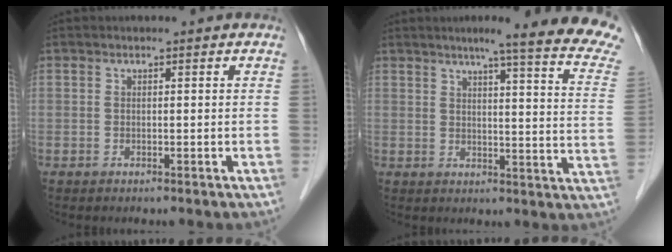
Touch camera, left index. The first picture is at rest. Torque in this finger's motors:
{"motor_torque": [0.89, -1.03, 0.29, 0.04]}